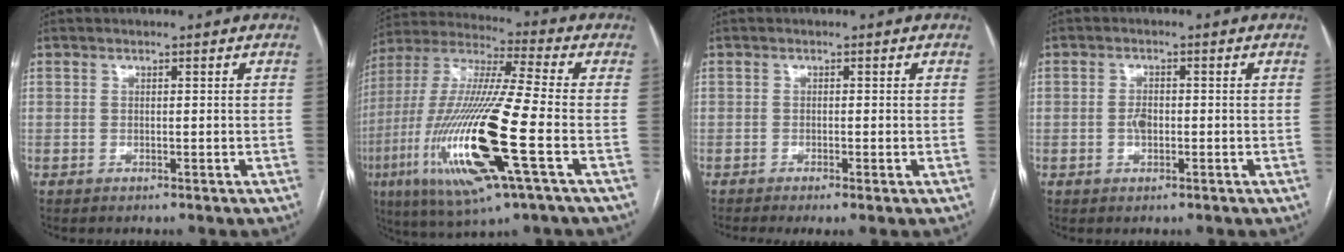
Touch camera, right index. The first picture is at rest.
{"total": 22.5, "force": [-6.6, 1.7, 21.5], "torque": [-0.478, -0.033, -0.126]}
{"total": 3.6, "force": [-1.7, 0.8, 3.1], "torque": [-0.052, -0.011, -0.026]}
{"total": 2.0, "force": [-0.5, 1.1, 1.6], "torque": [-0.031, 0.003, -0.008]}